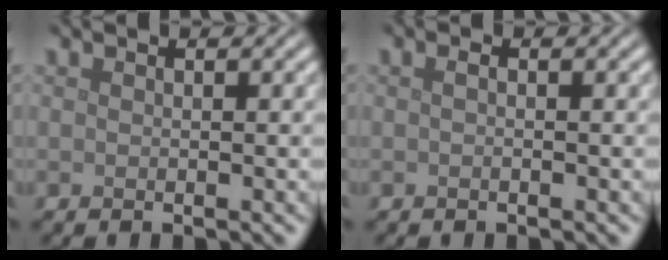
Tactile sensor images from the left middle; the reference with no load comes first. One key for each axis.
{"total": 0.5, "fx": -0.1, "fy": 0.2, "fz": 0.5, "tx": -0.012, "ty": -0.001, "tz": -0.002}